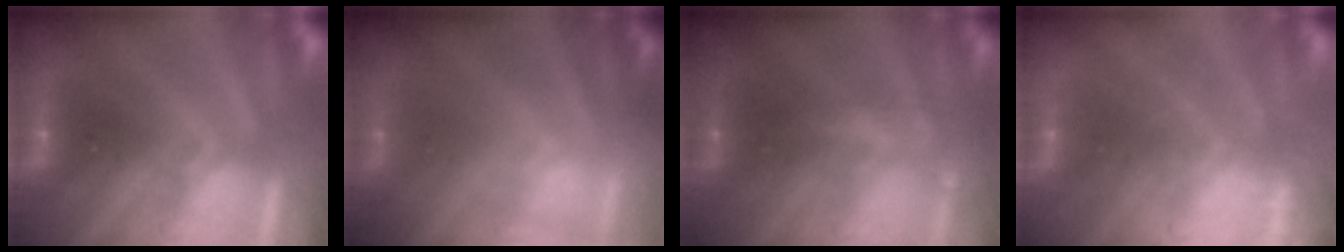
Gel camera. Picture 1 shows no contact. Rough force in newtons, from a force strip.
{"total": 2.3}
{"total": 2.1}
{"total": 2.4}